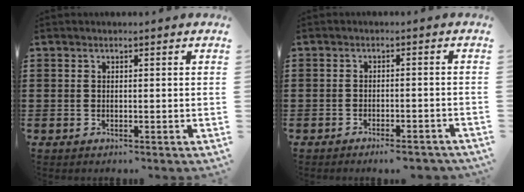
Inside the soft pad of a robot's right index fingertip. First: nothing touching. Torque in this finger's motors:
{"motor_torque": [1.46, 0.68, 0.11, 0.02]}